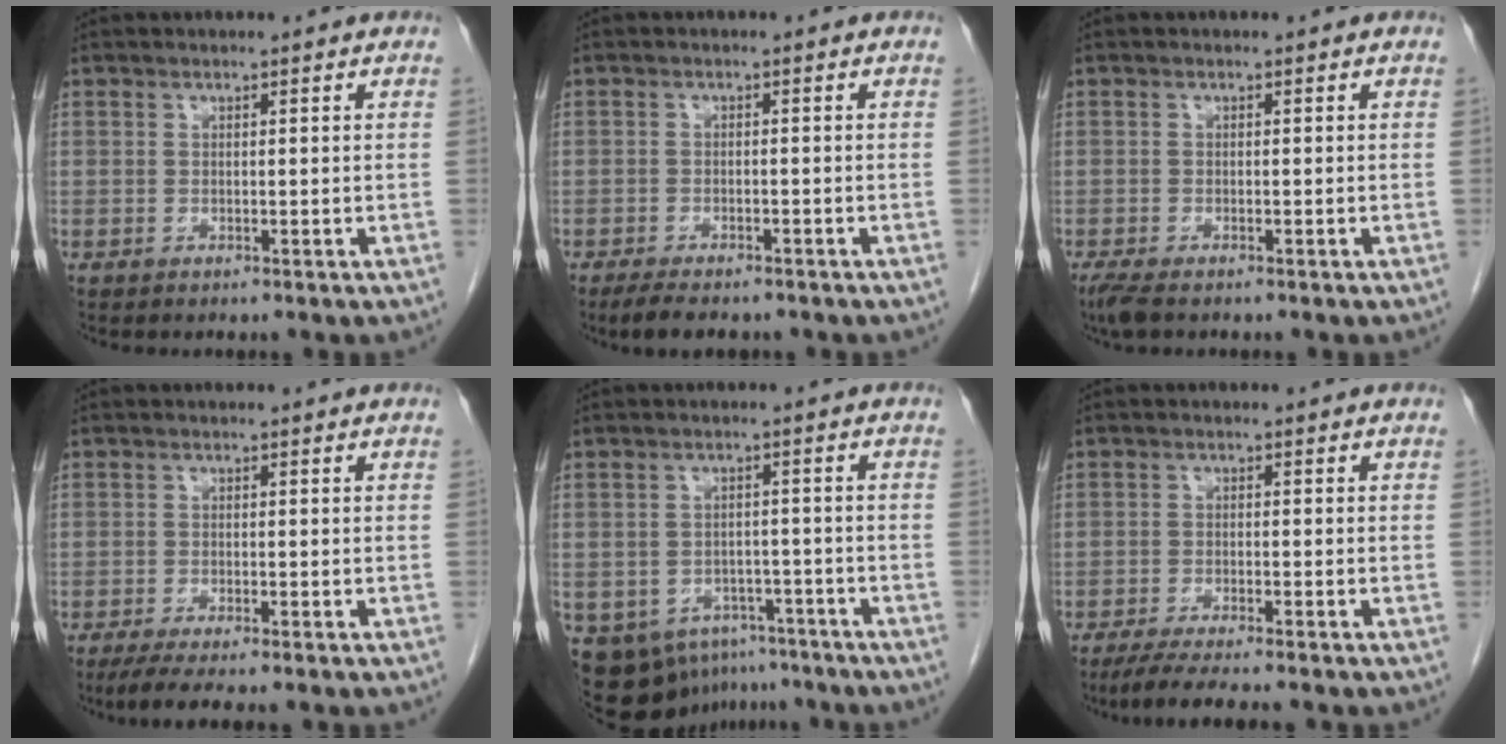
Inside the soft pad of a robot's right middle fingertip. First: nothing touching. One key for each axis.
{"total": 5.6, "fx": -4.5, "fy": 1.7, "fz": 2.8, "tx": -0.042, "ty": -0.009, "tz": -0.066}
{"total": 2.9, "fx": -2.2, "fy": 0.7, "fz": 1.8, "tx": -0.041, "ty": -0.011, "tz": -0.038}
{"total": 5.1, "fx": -4.0, "fy": 0.3, "fz": 3.2, "tx": -0.049, "ty": -0.011, "tz": -0.062}
{"total": 11.5, "fx": -7.4, "fy": 7.9, "fz": 3.8, "tx": -0.076, "ty": 0.007, "tz": -0.093}
{"total": 6.6, "fx": -5.5, "fy": -0.1, "fz": 3.6, "tx": -0.054, "ty": -0.018, "tz": -0.088}